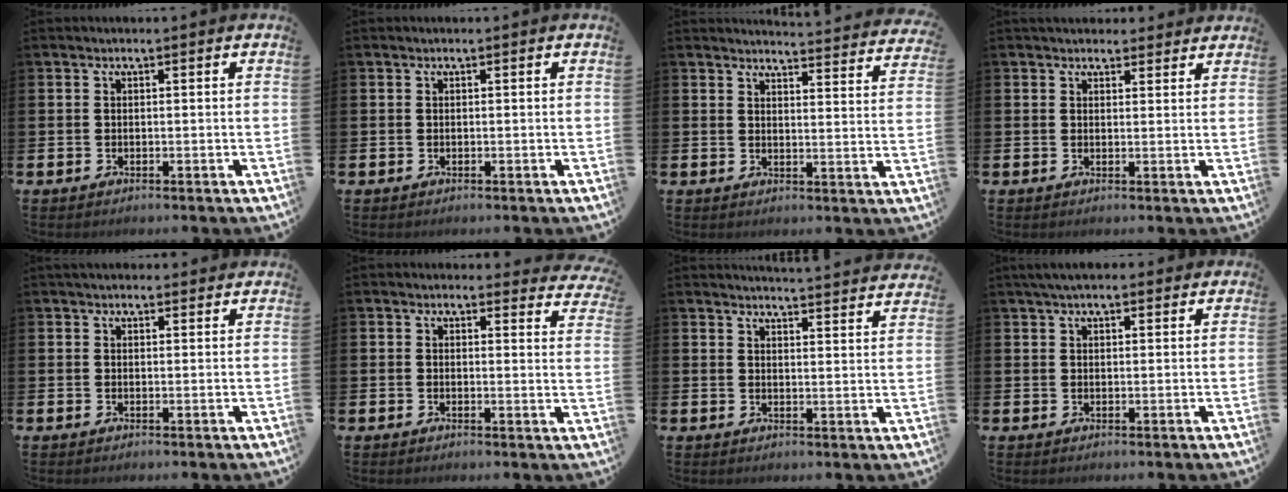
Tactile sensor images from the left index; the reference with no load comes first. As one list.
[{"total": 0.0}, {"total": 4.0, "force": [4.0, -0.2, 0.3], "torque": [-0.002, -0.037, 0.065]}, {"total": 2.5, "force": [2.3, 0.8, 0.0], "torque": [0.016, -0.013, 0.039]}, {"total": 1.8, "force": [1.7, 0.5, 0.2], "torque": [0.006, -0.005, 0.029]}, {"total": 2.3, "force": [2.2, 0.7, -0.1], "torque": [0.016, -0.018, 0.033]}, {"total": 4.4, "force": [4.4, -0.4, 0.1], "torque": [0.002, -0.037, 0.074]}, {"total": 3.3, "force": [2.8, 1.0, 1.4], "torque": [-0.028, 0.000, 0.050]}]